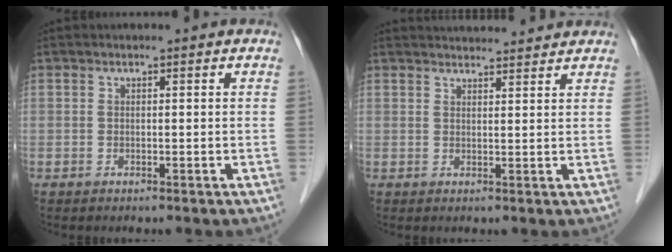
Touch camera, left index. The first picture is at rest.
{"total": 7.8, "force": [7.6, 0.7, 1.6], "torque": [-0.023, 0.026, 0.094]}